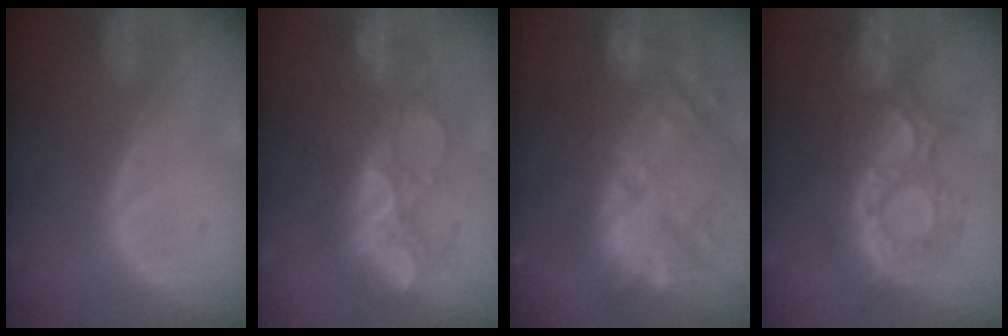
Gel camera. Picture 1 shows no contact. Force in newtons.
{"total": 8.5, "press": 8.3, "slide": 1.8}
{"total": 14.0, "press": 12.5, "slide": 6.2}
{"total": 8.9, "press": 8.9, "slide": 0.3}